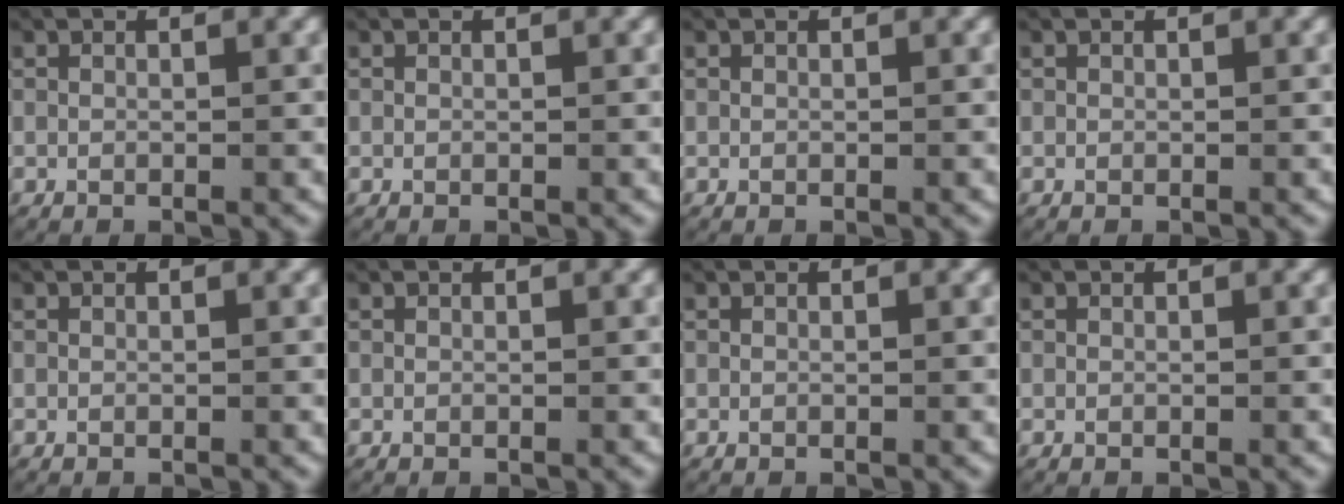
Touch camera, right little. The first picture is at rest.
{"total": 0.0}
{"total": 0.0}
{"total": 0.0}
{"total": 0.0}
{"total": 0.0}
{"total": 0.0}
{"total": 0.0}